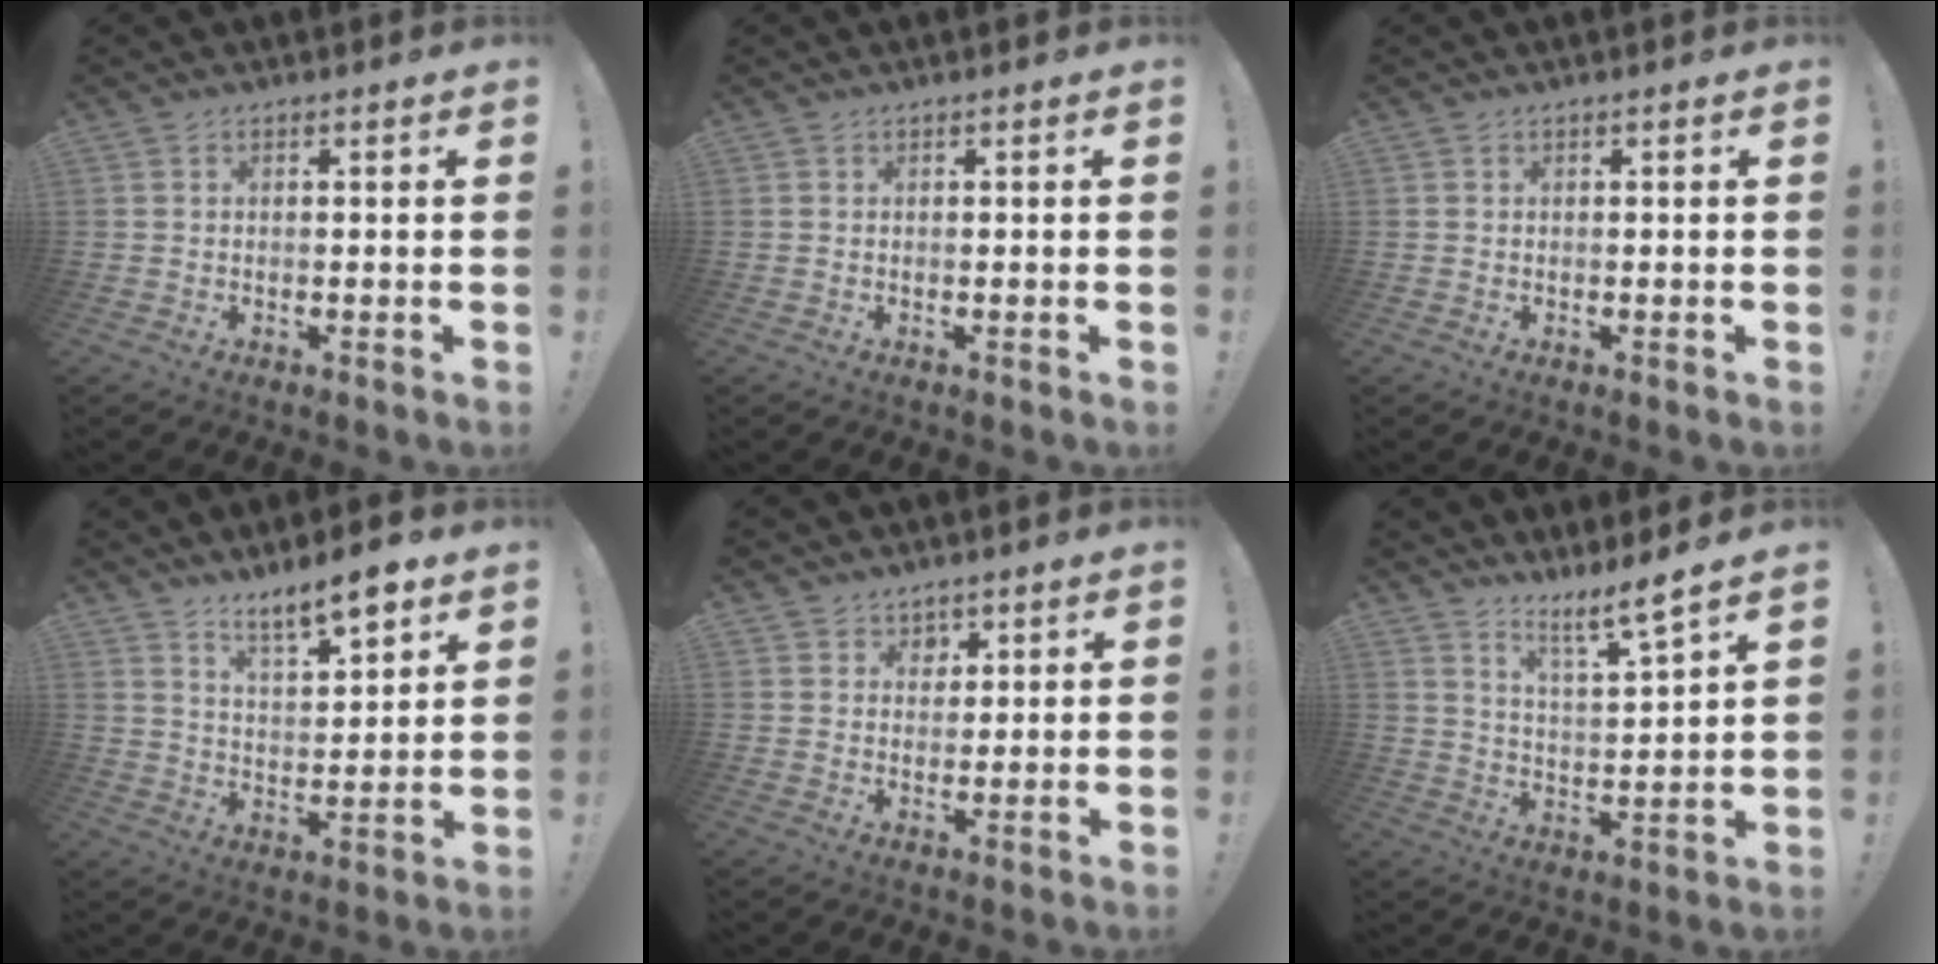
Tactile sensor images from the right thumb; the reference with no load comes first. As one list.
[{"total": 0.0}, {"total": 0.0}, {"total": 9.6, "force": [7.4, 2.3, 5.6], "torque": [-0.080, -0.051, 0.127]}, {"total": 4.0, "force": [2.7, 3.0, 0.3], "torque": [0.002, -0.018, 0.049]}, {"total": 8.3, "force": [6.5, 0.0, 5.1], "torque": [-0.083, -0.052, 0.107]}]